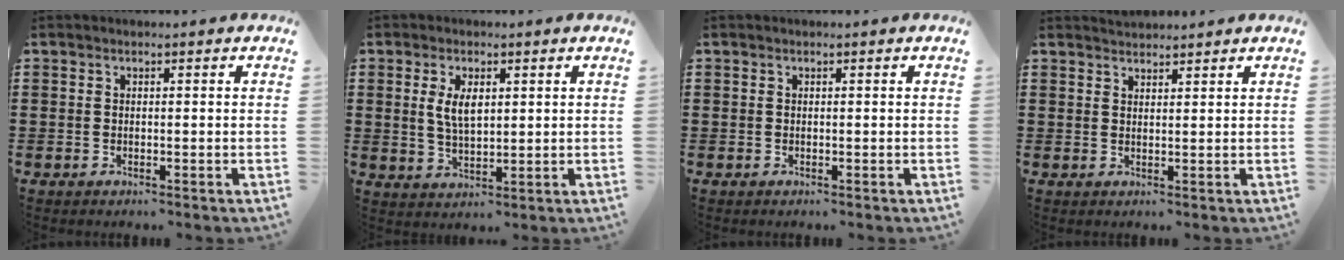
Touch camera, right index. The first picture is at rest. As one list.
[{"total": 4.5, "force": [1.1, 2.1, 3.8], "torque": [-0.073, 0.003, 0.017]}, {"total": 0.0}, {"total": 1.6, "force": [1.5, 0.0, -0.4], "torque": [0.003, 0.002, 0.031]}]